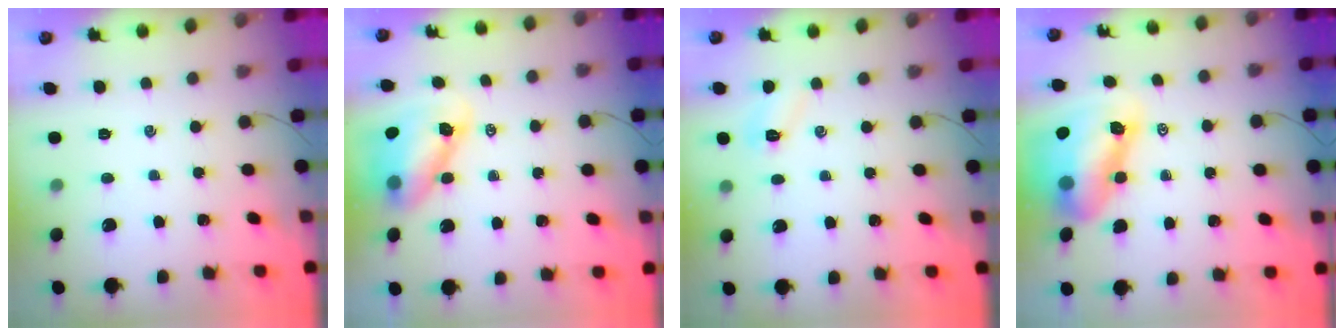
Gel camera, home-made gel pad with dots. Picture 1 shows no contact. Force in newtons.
{"total": 8.6, "press": 8.4, "slide": 1.9}
{"total": 4.3, "press": 4.2, "slide": 1.1}
{"total": 12.9, "press": 12.3, "slide": 4.0}